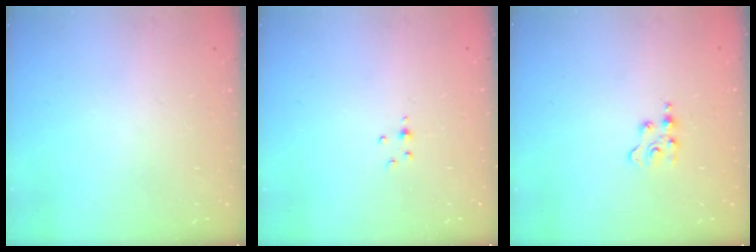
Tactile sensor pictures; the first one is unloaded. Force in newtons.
{"total": 2.8, "press": 2.4, "slide": 1.5}
{"total": 2.3, "press": 2.3, "slide": 0.3}